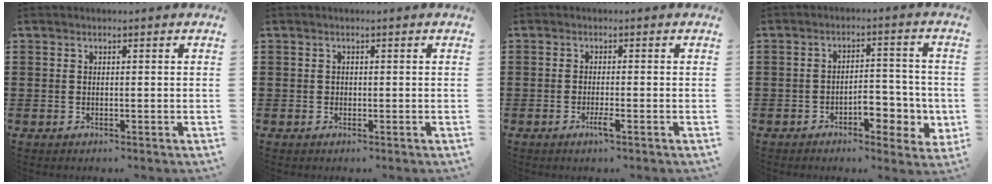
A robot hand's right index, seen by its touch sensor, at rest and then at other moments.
{"total": 0.6, "force": [-0.2, 0.5, 0.2], "torque": [-0.005, 0.003, -0.005]}
{"total": 2.1, "force": [-1.2, 0.1, 1.7], "torque": [-0.036, -0.003, -0.024]}
{"total": 5.8, "force": [-2.5, 3.1, 4.3], "torque": [-0.056, 0.006, -0.049]}